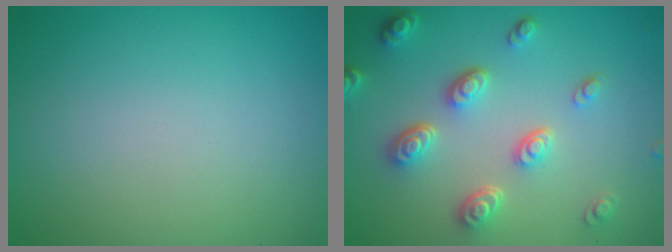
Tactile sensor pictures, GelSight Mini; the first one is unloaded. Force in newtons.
{"total": 4.6, "press": 3.5, "slide": 3.0}